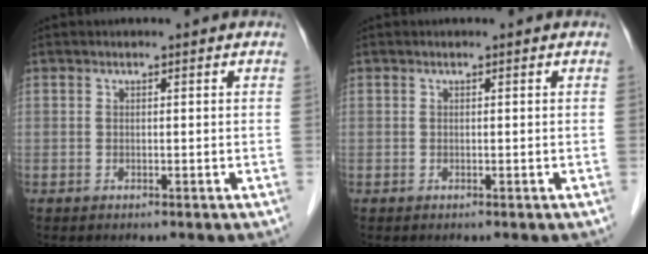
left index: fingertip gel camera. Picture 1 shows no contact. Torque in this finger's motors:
{"motor_torque": [-0.03, 0.03, 0.00, -0.01]}